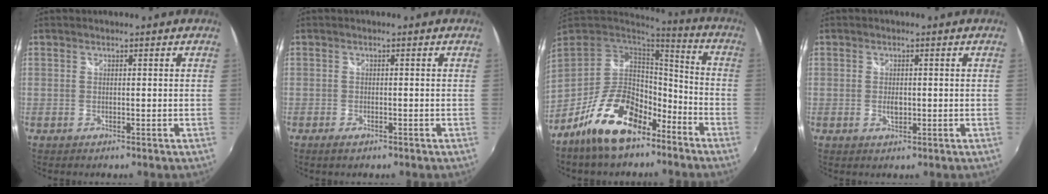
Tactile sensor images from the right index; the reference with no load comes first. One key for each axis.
{"total": 1.9, "fx": -1.4, "fy": 0.8, "fz": 1.1, "tx": -0.024, "ty": -0.007, "tz": -0.025}
{"total": 17.8, "fx": -10.8, "fy": 8.6, "fz": 11.1, "tx": -0.211, "ty": 0.006, "tz": -0.178}
{"total": 1.9, "fx": -0.3, "fy": 1.2, "fz": 1.5, "tx": -0.024, "ty": -0.003, "tz": -0.005}